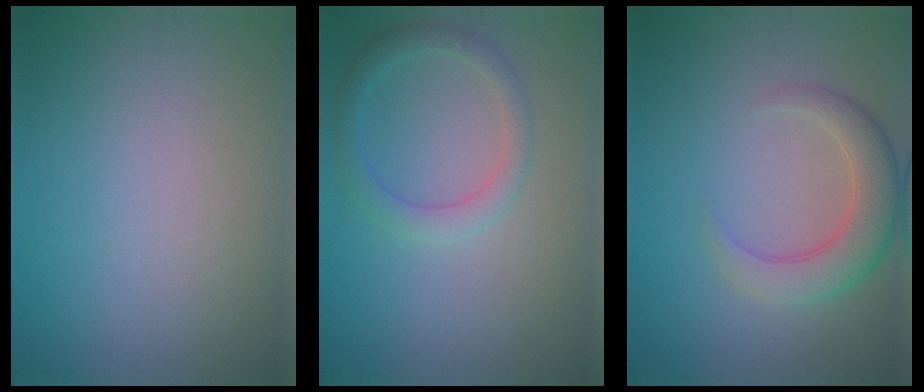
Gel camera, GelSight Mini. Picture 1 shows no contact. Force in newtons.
{"total": 2.4, "press": 2.4, "slide": 0.1}
{"total": 5.4, "press": 5.4, "slide": 0.1}